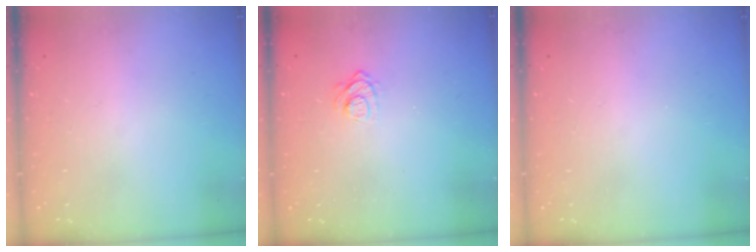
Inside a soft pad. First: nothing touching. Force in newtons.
{"total": 6.9, "press": 6.8, "slide": 1.0}
{"total": 0.0}